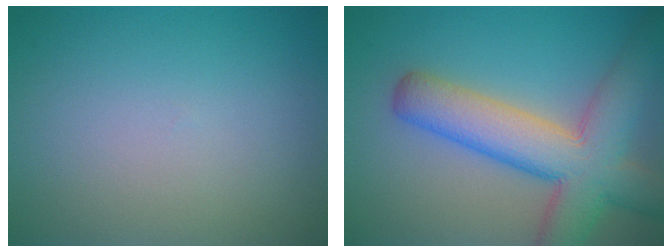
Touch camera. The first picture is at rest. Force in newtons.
{"total": 9.0, "press": 9.0, "slide": 0.4}